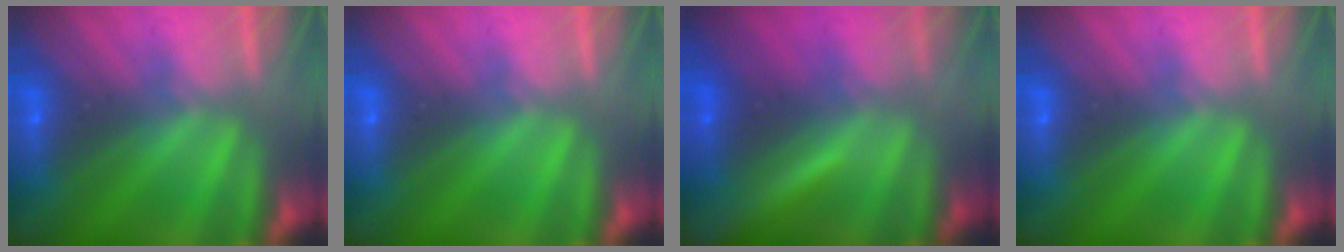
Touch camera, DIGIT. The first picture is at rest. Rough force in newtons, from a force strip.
{"total": 0.0}
{"total": 1.7}
{"total": 0.0}